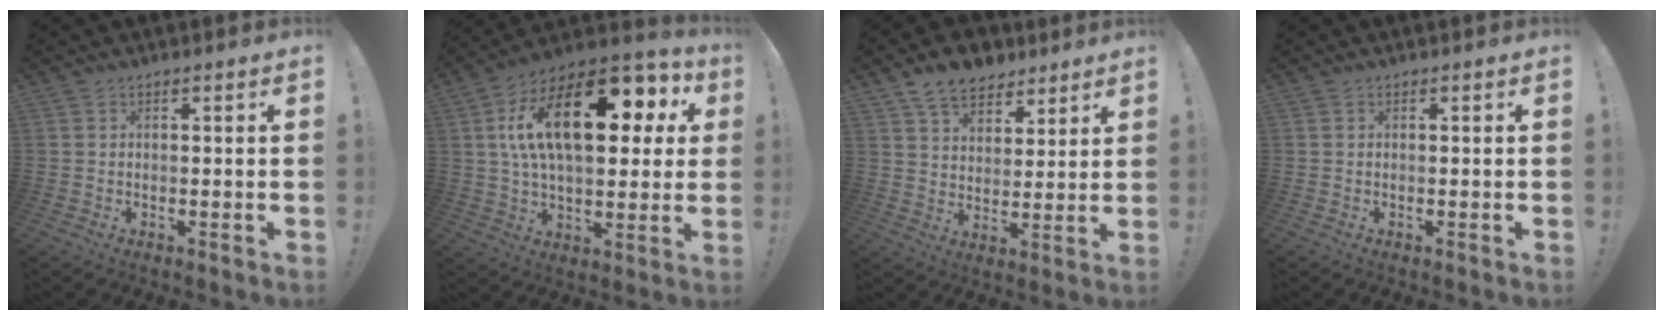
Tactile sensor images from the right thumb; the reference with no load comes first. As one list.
[{"total": 24.4, "force": [6.6, 11.7, 20.3], "torque": [-0.346, -0.021, 0.108]}, {"total": 11.0, "force": [8.0, 6.5, 3.7], "torque": [-0.056, -0.050, 0.153]}, {"total": 0.0}]